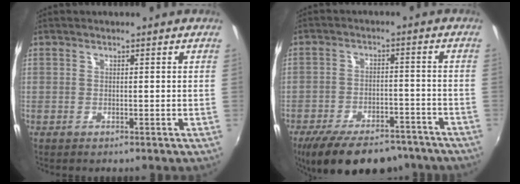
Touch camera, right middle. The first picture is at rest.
{"total": 18.3, "force": [-14.2, 7.4, 8.9], "torque": [-0.178, -0.015, -0.199]}